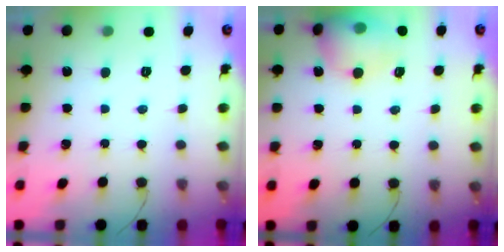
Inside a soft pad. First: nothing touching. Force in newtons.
{"total": 12.0, "press": 11.9, "slide": 1.8}